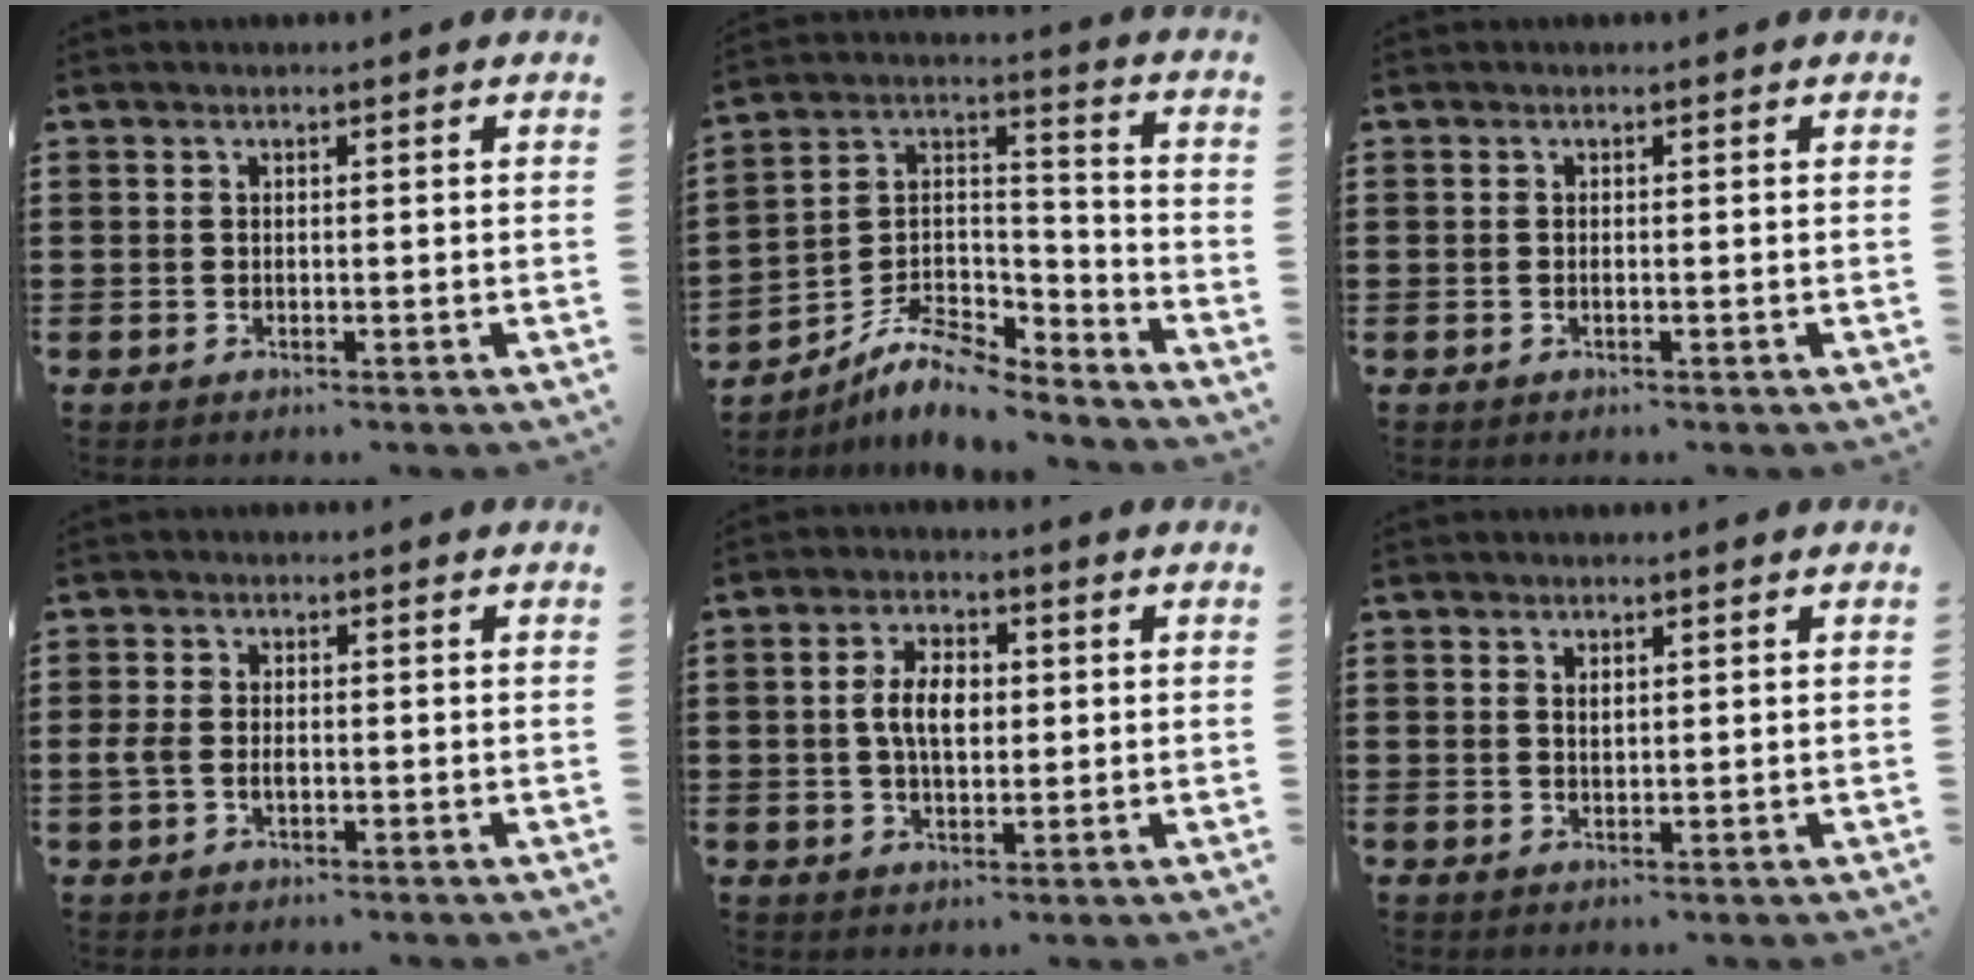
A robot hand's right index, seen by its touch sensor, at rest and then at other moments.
{"total": 8.9, "force": [-7.5, 3.1, 3.8], "torque": [-0.089, 0.014, -0.150]}
{"total": 0.0}
{"total": 2.5, "force": [-0.6, 1.5, 1.9], "torque": [-0.051, -0.005, -0.015]}
{"total": 5.6, "force": [0.3, 3.1, 4.7], "torque": [-0.094, 0.006, -0.001]}
{"total": 0.8, "force": [0.5, 0.5, 0.4], "torque": [-0.010, 0.002, 0.010]}